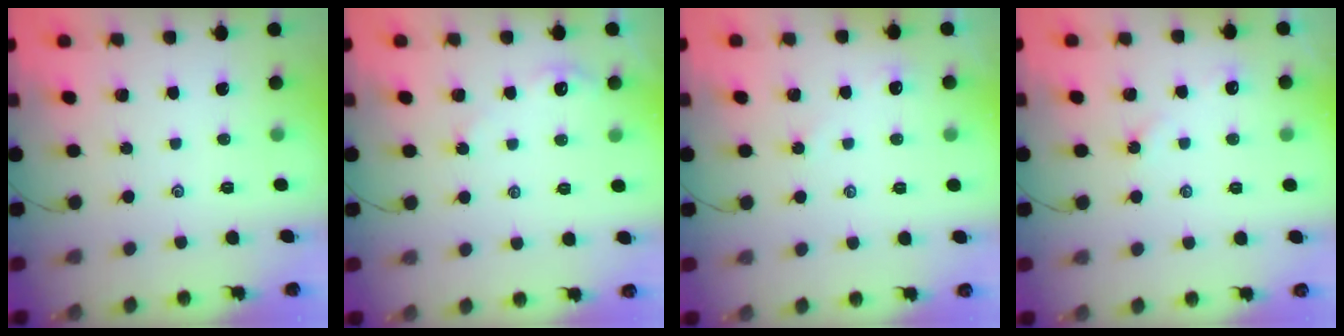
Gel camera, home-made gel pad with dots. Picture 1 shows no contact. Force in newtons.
{"total": 2.7, "press": 2.7, "slide": 0.3}
{"total": 2.3, "press": 2.3, "slide": 0.3}
{"total": 3.0, "press": 2.9, "slide": 0.4}